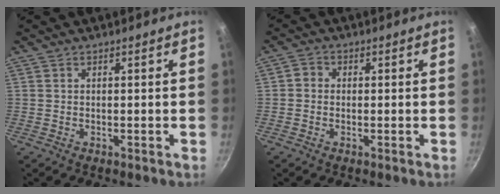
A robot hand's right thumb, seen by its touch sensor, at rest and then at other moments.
{"total": 2.1, "force": [-0.2, 1.9, 0.9], "torque": [-0.011, 0.006, -0.011]}